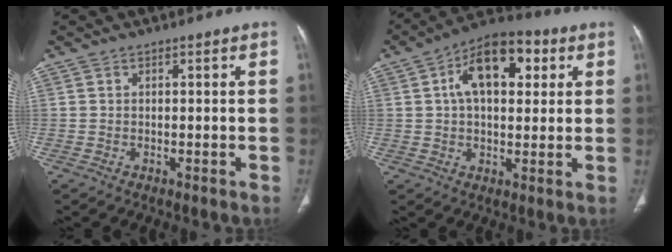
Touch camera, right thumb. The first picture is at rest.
{"total": 14.1, "force": [4.2, 7.9, 10.9], "torque": [-0.146, 0.016, 0.060]}